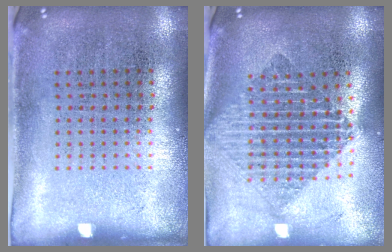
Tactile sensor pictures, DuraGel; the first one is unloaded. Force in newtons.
{"total": 1.9, "press": 1.6, "slide": 1.0}